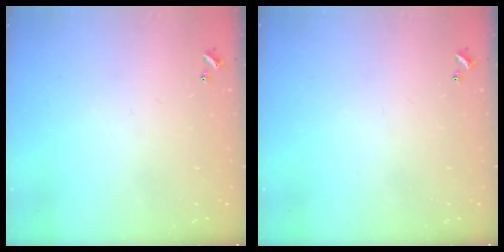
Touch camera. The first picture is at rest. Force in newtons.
{"total": 0.0}